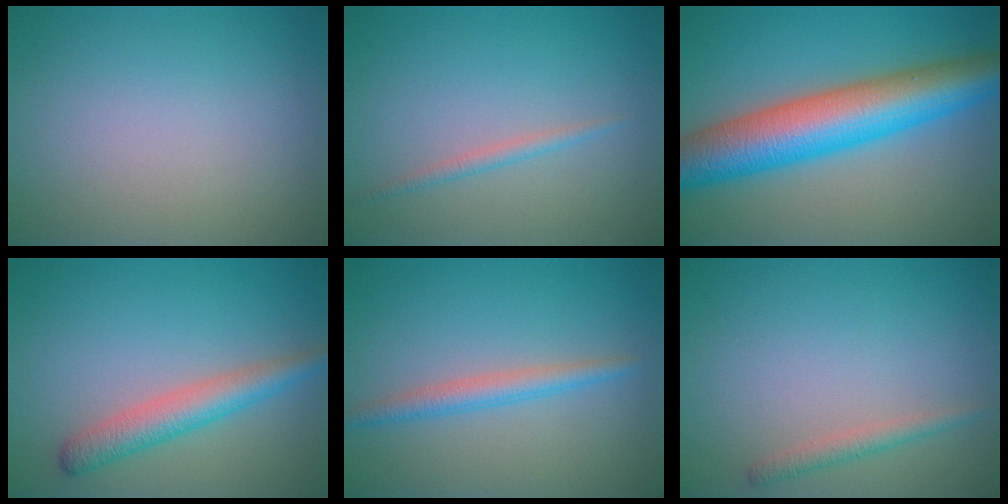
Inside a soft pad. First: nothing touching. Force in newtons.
{"total": 1.1, "press": 1.1, "slide": 0.1}
{"total": 10.7, "press": 10.7, "slide": 0.1}
{"total": 3.7, "press": 3.7, "slide": 0.1}
{"total": 2.3, "press": 2.3, "slide": 0.1}
{"total": 1.4, "press": 1.4, "slide": 0.1}